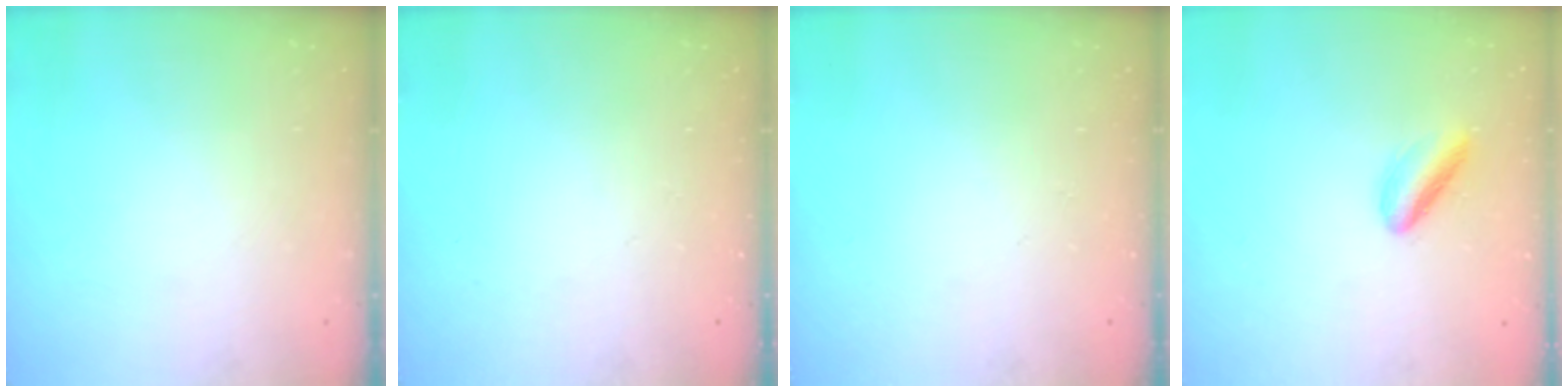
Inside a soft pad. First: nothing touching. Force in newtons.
{"total": 0.0}
{"total": 0.0}
{"total": 5.7, "press": 5.6, "slide": 0.7}